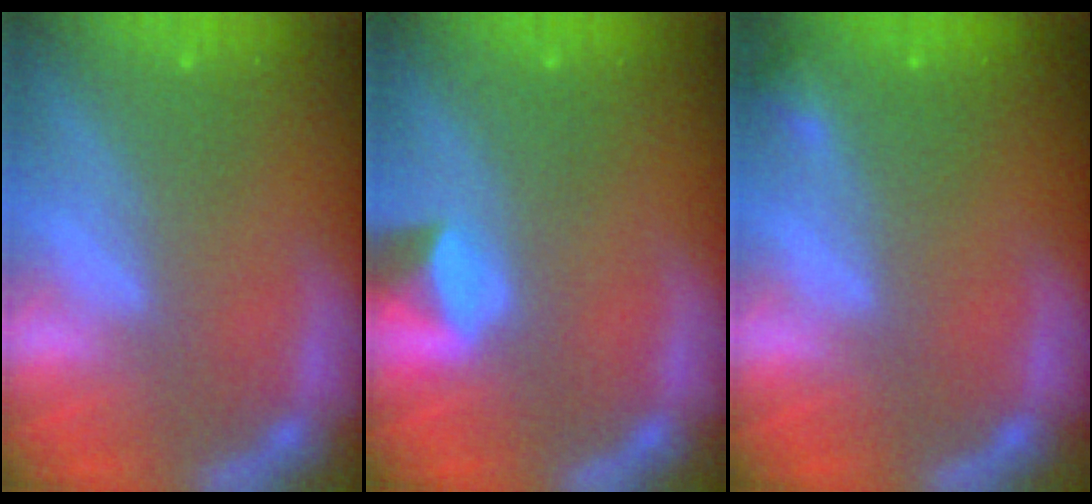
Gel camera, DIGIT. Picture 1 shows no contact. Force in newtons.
{"total": 2.4}
{"total": 0.9}